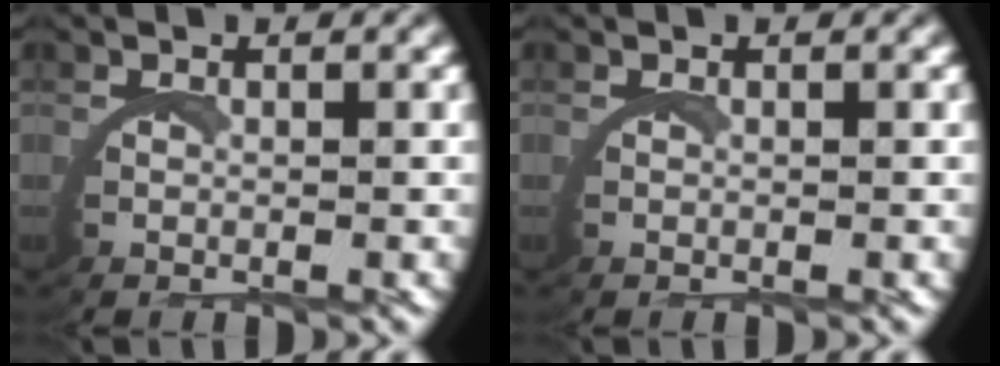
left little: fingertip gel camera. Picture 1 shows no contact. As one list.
[{"total": 0.0}]